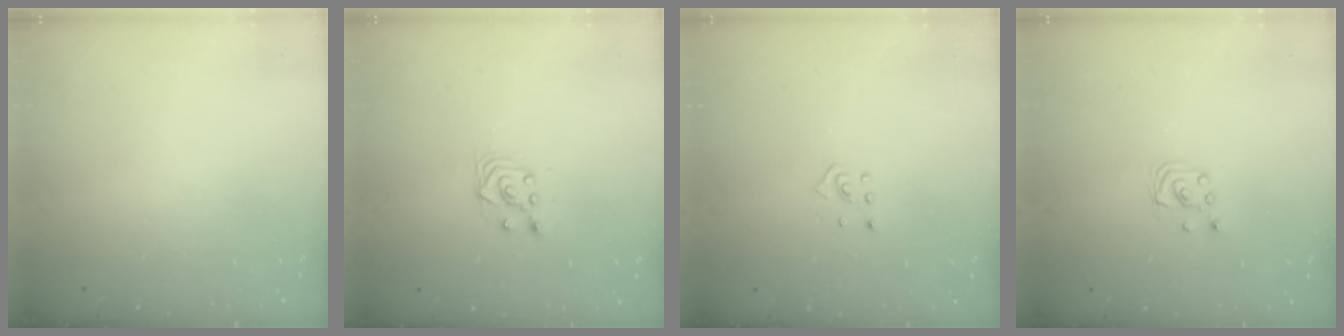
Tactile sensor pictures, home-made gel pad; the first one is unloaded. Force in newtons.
{"total": 3.6, "press": 3.3, "slide": 1.5}
{"total": 2.0, "press": 1.9, "slide": 0.8}
{"total": 2.0, "press": 2.0, "slide": 0.2}